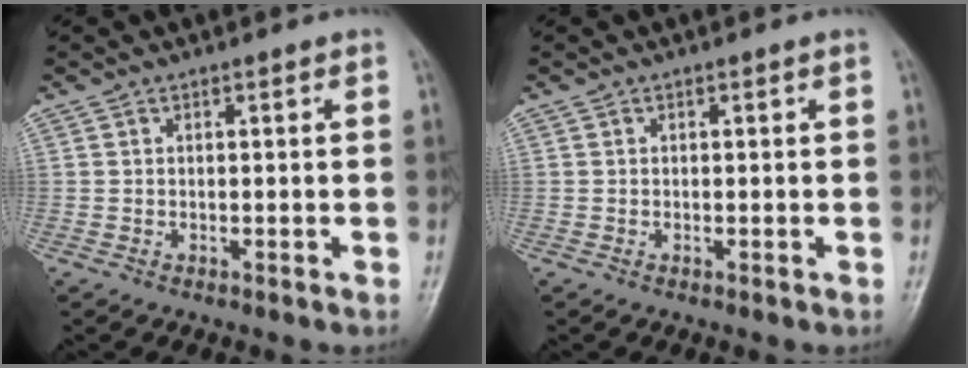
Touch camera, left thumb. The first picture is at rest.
{"total": 0.0}